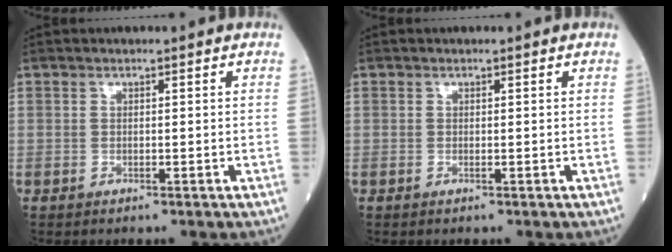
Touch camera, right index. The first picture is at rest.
{"total": 0.0}